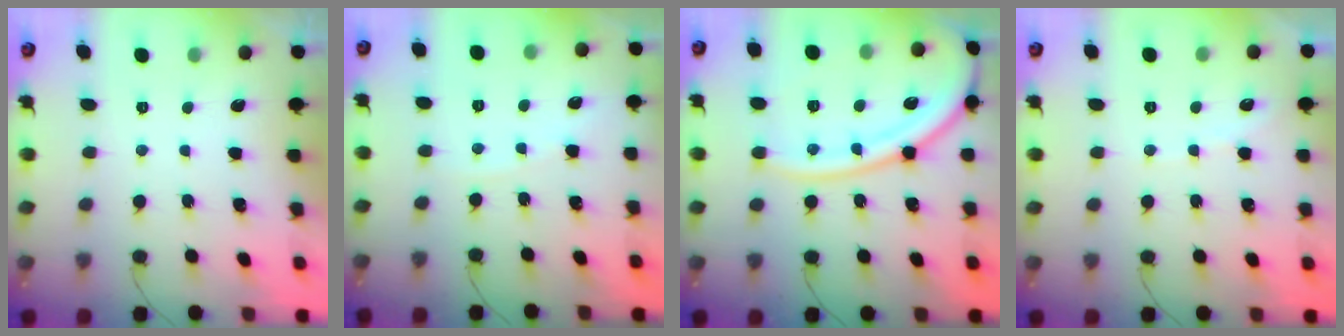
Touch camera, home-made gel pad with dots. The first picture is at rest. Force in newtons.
{"total": 2.8, "press": 2.8, "slide": 0.3}
{"total": 16.8, "press": 16.7, "slide": 2.1}
{"total": 4.0, "press": 4.0, "slide": 0.6}